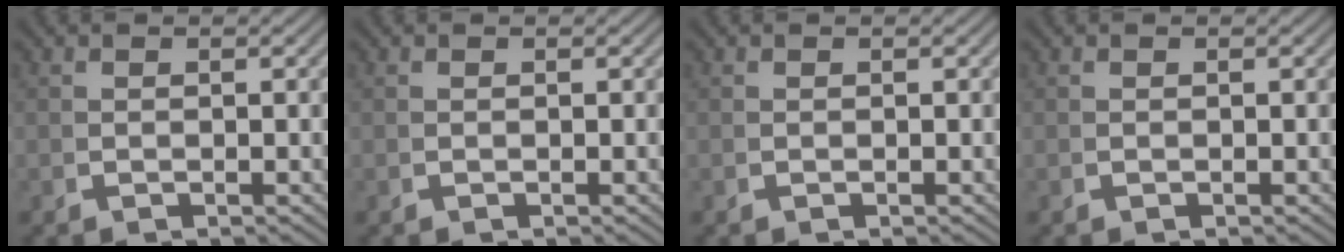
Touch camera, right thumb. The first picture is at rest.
{"total": 0.0}
{"total": 0.0}
{"total": 0.0}